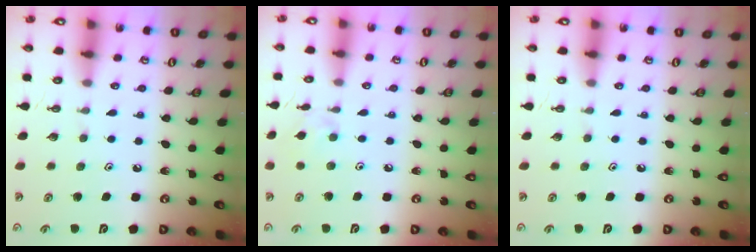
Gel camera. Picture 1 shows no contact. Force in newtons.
{"total": 2.4, "press": 2.3, "slide": 0.5}
{"total": 0.0}